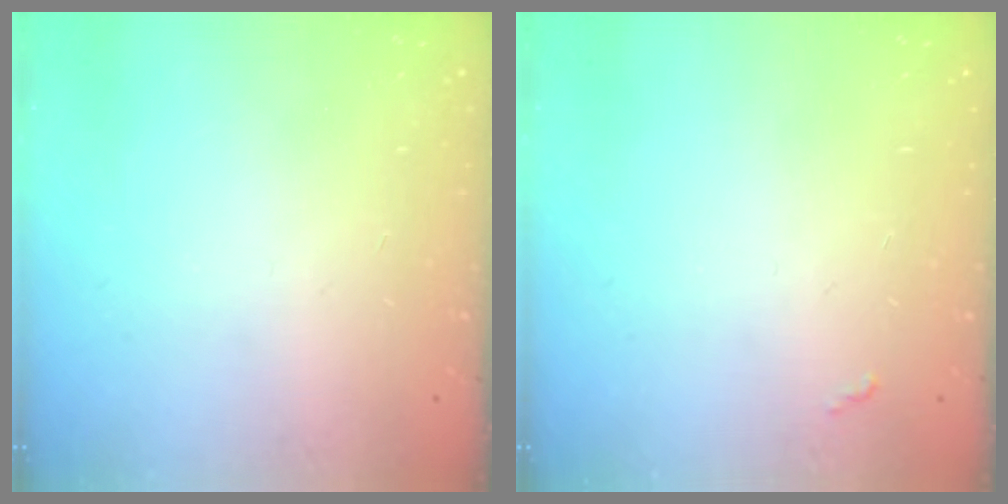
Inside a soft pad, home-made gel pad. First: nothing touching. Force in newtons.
{"total": 2.8, "press": 2.8, "slide": 0.4}